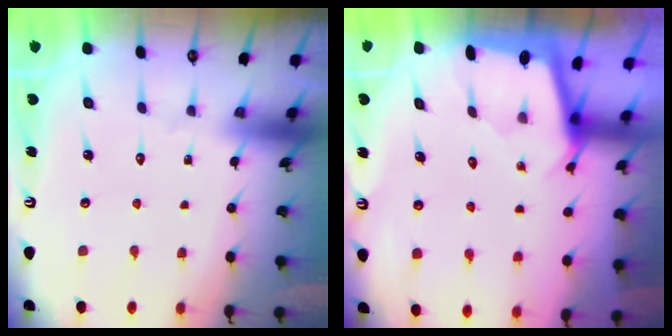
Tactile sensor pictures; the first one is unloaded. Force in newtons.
{"total": 1.7, "press": 1.6, "slide": 0.2}